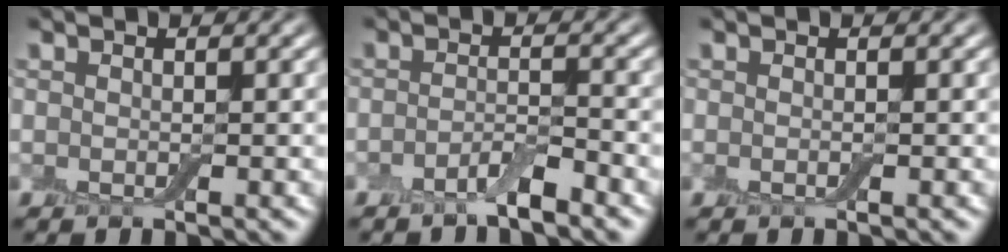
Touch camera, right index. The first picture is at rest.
{"total": 2.2, "force": [-1.6, 0.3, 1.5], "torque": [-0.027, 0.006, -0.034]}
{"total": 0.0}